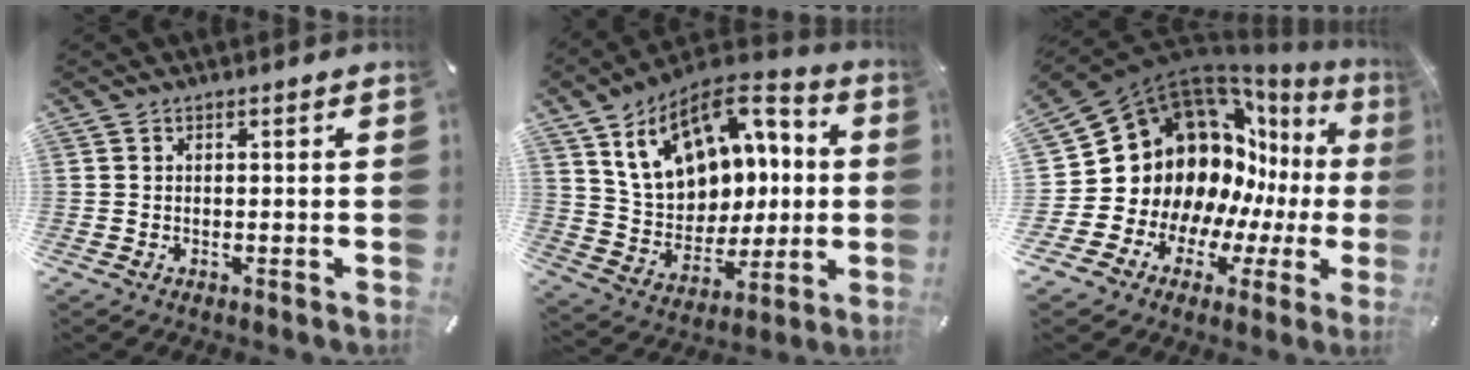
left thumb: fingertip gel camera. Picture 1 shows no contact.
{"total": 18.3, "force": [7.4, 13.7, 9.7], "torque": [-0.183, -0.023, 0.145]}
{"total": 20.4, "force": [5.7, 16.8, 10.0], "torque": [-0.164, -0.100, 0.152]}